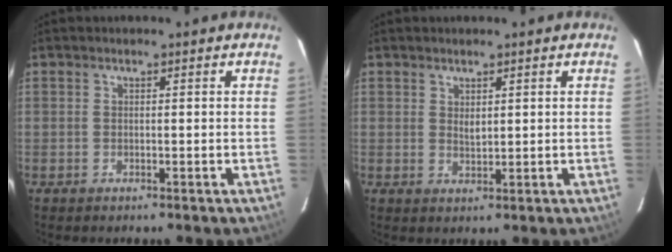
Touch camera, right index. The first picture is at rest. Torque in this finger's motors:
{"motor_torque": [0.23, 0.19, 0.04, 0.01]}